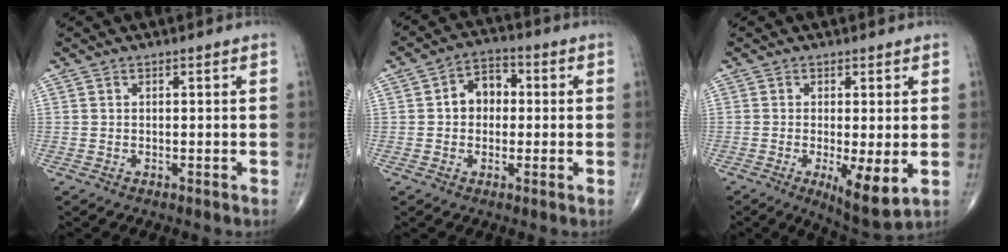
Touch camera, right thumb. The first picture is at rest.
{"total": 6.5, "force": [0.4, 5.0, 4.2], "torque": [-0.042, 0.020, -0.004]}
{"total": 7.6, "force": [-1.6, 2.0, 7.1], "torque": [-0.116, -0.025, -0.023]}